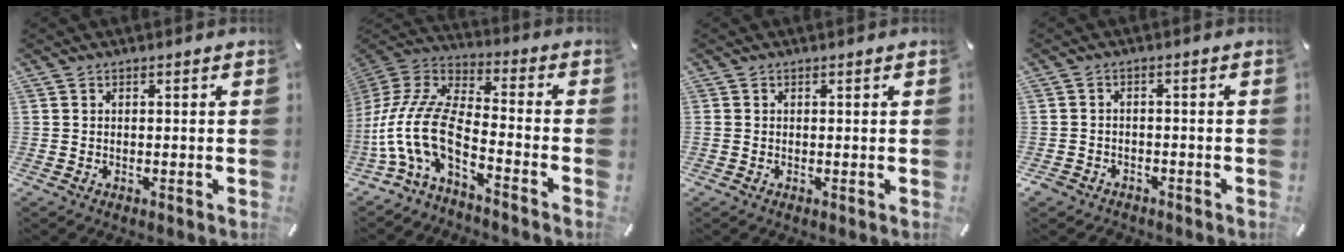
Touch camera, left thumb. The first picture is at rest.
{"total": 14.4, "force": [-7.2, 5.8, 11.0], "torque": [-0.261, -0.007, -0.139]}
{"total": 0.0}
{"total": 2.5, "force": [-1.9, 1.7, 0.3], "torque": [-0.011, 0.010, -0.042]}